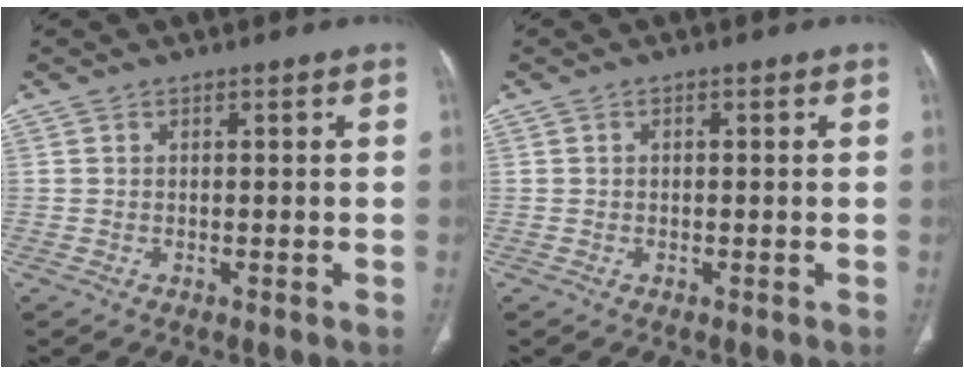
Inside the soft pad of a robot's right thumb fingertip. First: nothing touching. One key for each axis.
{"total": 0.7, "fx": 0.1, "fy": 0.5, "fz": 0.5, "tx": -0.008, "ty": 0.004, "tz": -0.001}